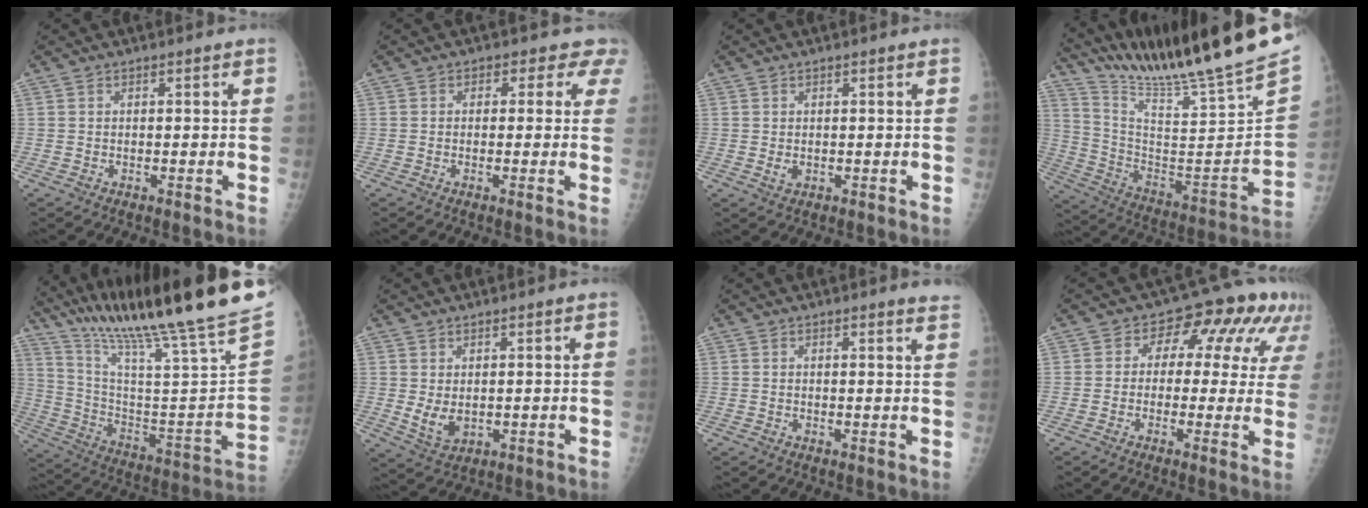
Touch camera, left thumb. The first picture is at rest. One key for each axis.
{"total": 3.4, "fx": 2.3, "fy": 2.5, "fz": 0.3, "tx": 0.029, "ty": -0.009, "tz": 0.001}
{"total": 1.7, "fx": 0.7, "fy": 0.9, "fz": 1.3, "tx": -0.023, "ty": -0.005, "tz": 0.015}
{"total": 28.4, "fx": 24.7, "fy": 0.5, "fz": 14.0, "tx": -0.216, "ty": -0.147, "tz": 0.389}
{"total": 30.4, "fx": 24.5, "fy": 0.1, "fz": 18.0, "tx": -0.283, "ty": -0.126, "tz": 0.379}
{"total": 4.7, "fx": 1.2, "fy": 2.6, "fz": 3.7, "tx": -0.062, "ty": -0.015, "tz": 0.032}
{"total": 2.8, "fx": 2.5, "fy": -0.1, "fz": 1.3, "tx": -0.016, "ty": -0.013, "tz": 0.019}
{"total": 12.7, "fx": 4.2, "fy": 7.8, "fz": 9.1, "tx": -0.064, "ty": 0.020, "tz": 0.040}